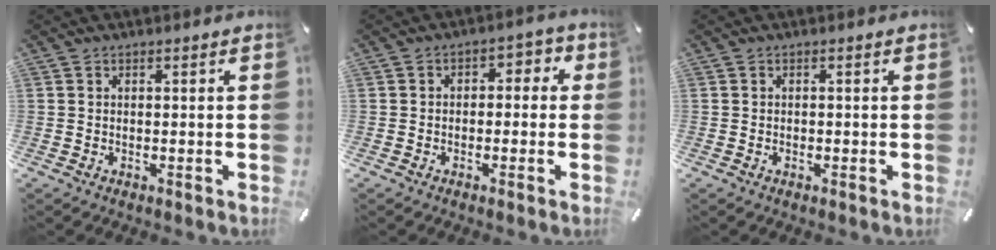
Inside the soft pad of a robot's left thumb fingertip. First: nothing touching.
{"total": 3.6, "force": [-1.6, 2.5, 2.0], "torque": [-0.029, 0.017, -0.037]}
{"total": 0.5, "force": [-0.3, 0.3, 0.4], "torque": [-0.007, -0.001, -0.006]}